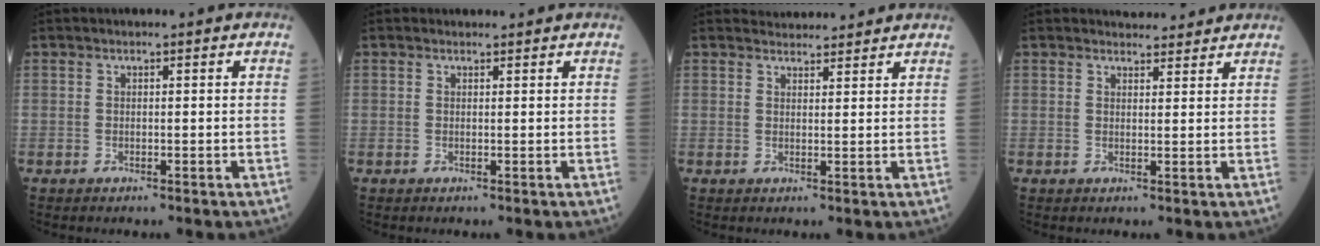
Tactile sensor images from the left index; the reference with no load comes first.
{"total": 0.8, "force": [0.8, 0.0, -0.1], "torque": [-0.009, 0.006, 0.016]}
{"total": 4.4, "force": [4.3, 0.5, 0.3], "torque": [-0.011, 0.022, 0.062]}
{"total": 4.3, "force": [4.2, 1.0, 0.5], "torque": [-0.009, 0.013, 0.054]}